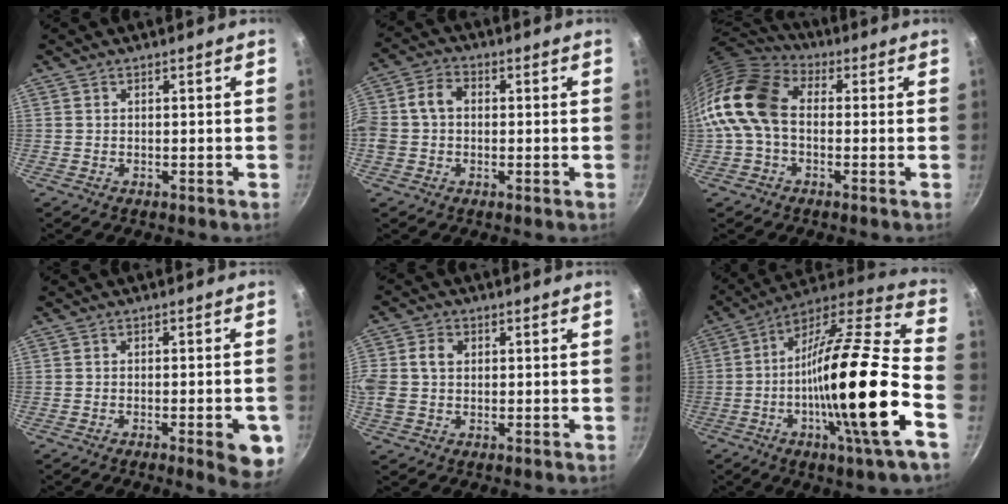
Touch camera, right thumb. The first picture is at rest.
{"total": 7.0, "force": [0.2, 5.4, 4.5], "torque": [-0.081, 0.023, -0.011]}
{"total": 15.0, "force": [-0.6, 10.6, 10.6], "torque": [-0.193, 0.034, -0.032]}
{"total": 7.6, "force": [-3.0, 2.0, 6.7], "torque": [-0.062, 0.008, -0.035]}
{"total": 8.2, "force": [1.3, 6.4, 5.0], "torque": [-0.103, 0.014, 0.018]}
{"total": 26.1, "force": [-7.4, 3.6, 24.8], "torque": [-0.375, 0.013, -0.138]}